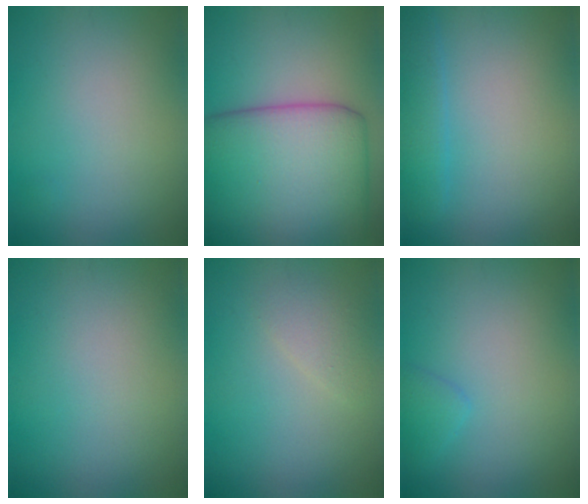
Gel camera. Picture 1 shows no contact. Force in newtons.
{"total": 14.0, "press": 14.0, "slide": 0.6}
{"total": 2.4, "press": 2.4, "slide": 0.2}
{"total": 0.0}
{"total": 1.5, "press": 1.5, "slide": 0.1}
{"total": 1.3, "press": 1.3, "slide": 0.0}